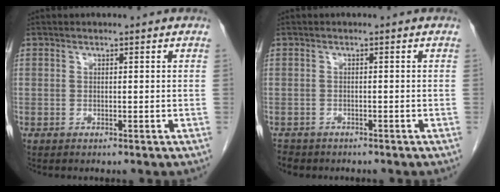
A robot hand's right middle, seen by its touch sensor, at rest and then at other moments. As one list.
[{"total": 3.2, "force": [-2.7, 1.6, 0.7], "torque": [-0.017, -0.003, -0.039]}]